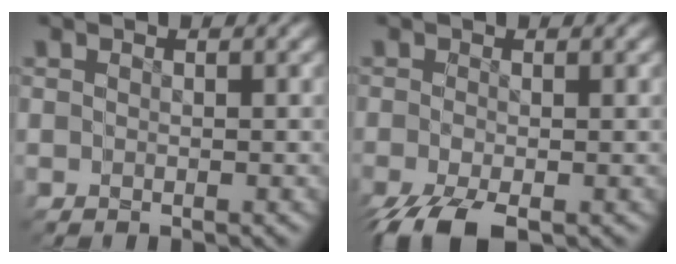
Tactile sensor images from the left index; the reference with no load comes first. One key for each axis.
{"total": 1.8, "fx": -1.6, "fy": -0.7, "fz": 0.5, "tx": 0.006, "ty": -0.003, "tz": -0.023}